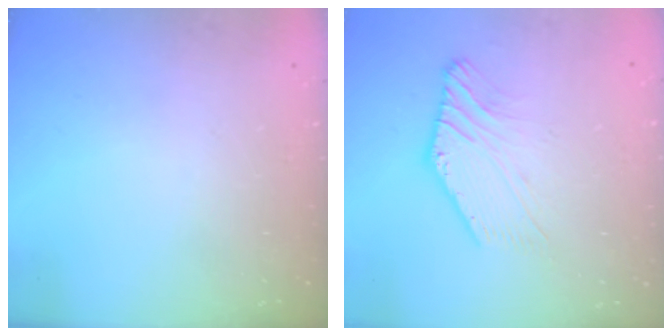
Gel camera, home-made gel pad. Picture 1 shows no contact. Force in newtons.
{"total": 3.5, "press": 3.4, "slide": 0.7}